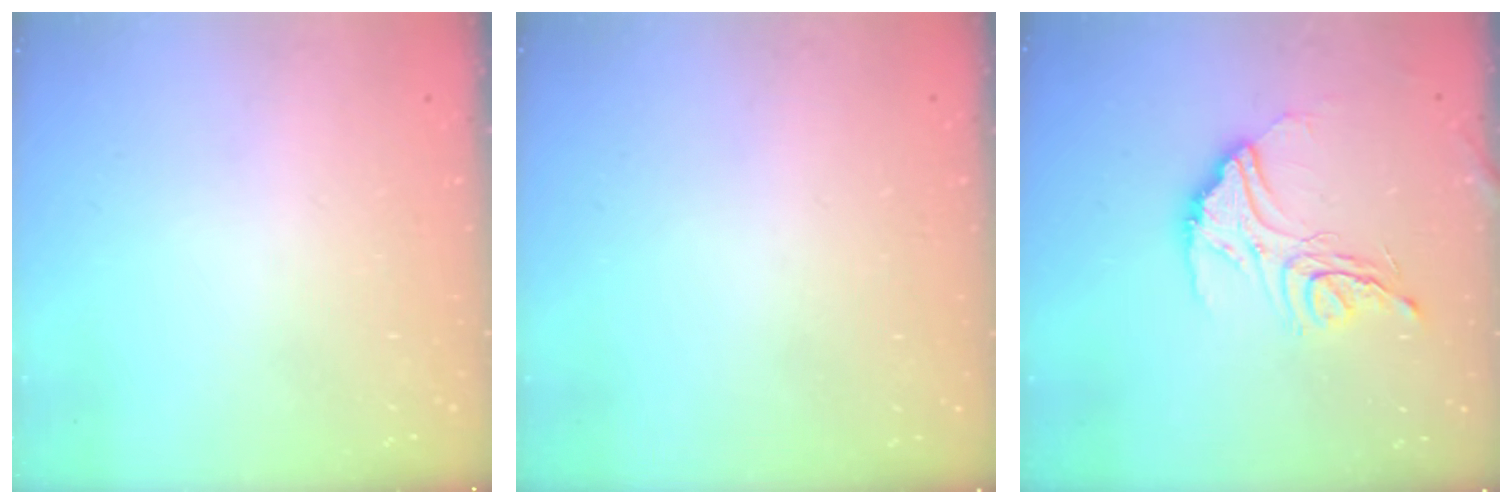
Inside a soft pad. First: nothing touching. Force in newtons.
{"total": 3.0, "press": 3.0, "slide": 0.1}
{"total": 15.6, "press": 15.5, "slide": 1.6}